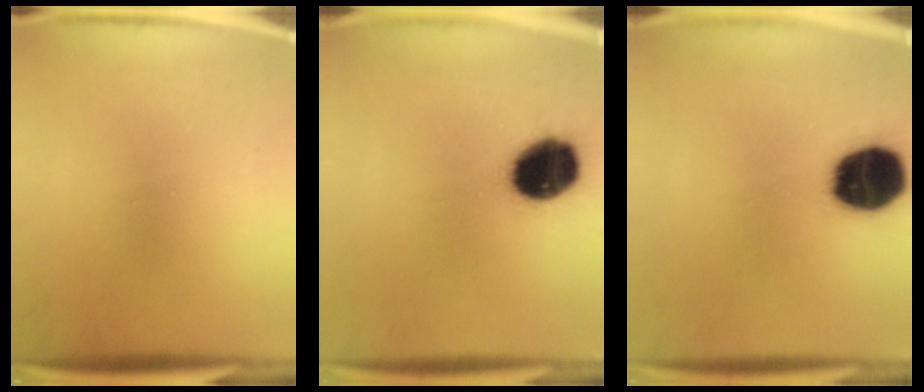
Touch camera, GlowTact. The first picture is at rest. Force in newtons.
{"total": 15.7}
{"total": 18.2}